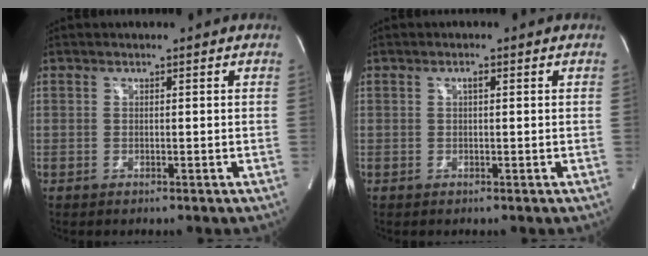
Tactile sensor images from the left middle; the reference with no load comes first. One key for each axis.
{"total": 0.8, "fx": 0.2, "fy": 0.2, "fz": 0.8, "tx": -0.014, "ty": 0.003, "tz": 0.003}